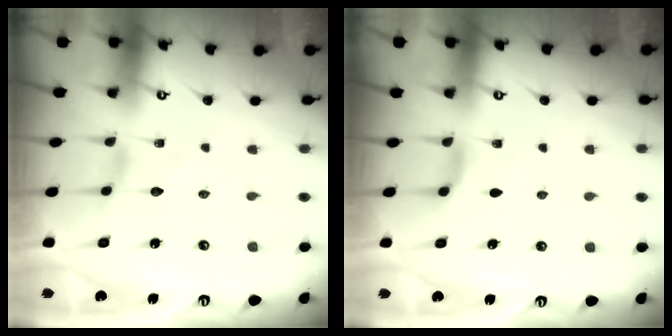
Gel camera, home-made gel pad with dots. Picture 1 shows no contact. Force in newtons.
{"total": 3.9, "press": 3.9, "slide": 0.6}